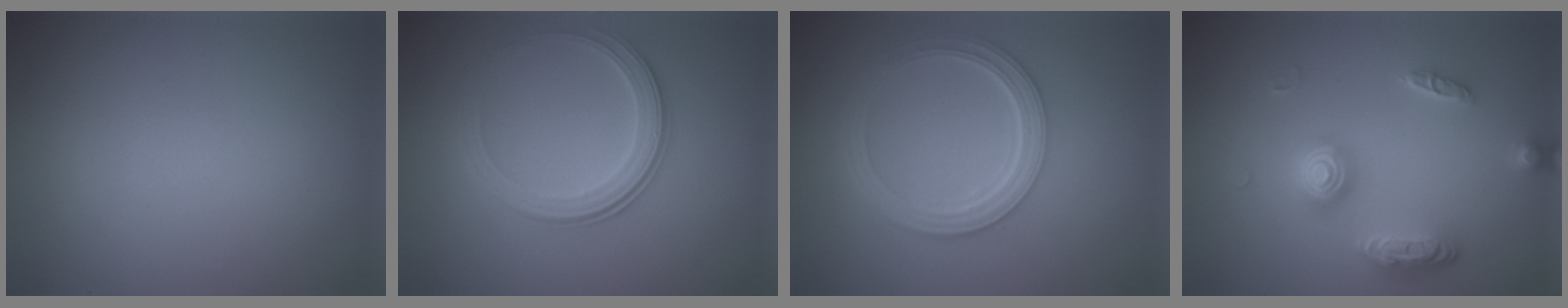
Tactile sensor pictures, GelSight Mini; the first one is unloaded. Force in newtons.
{"total": 2.8, "press": 2.2, "slide": 1.8}
{"total": 4.9, "press": 3.6, "slide": 3.4}
{"total": 3.3, "press": 2.9, "slide": 1.6}